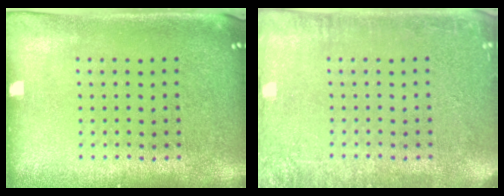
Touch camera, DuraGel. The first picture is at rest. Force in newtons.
{"total": 2.9, "press": 2.9, "slide": 0.4}